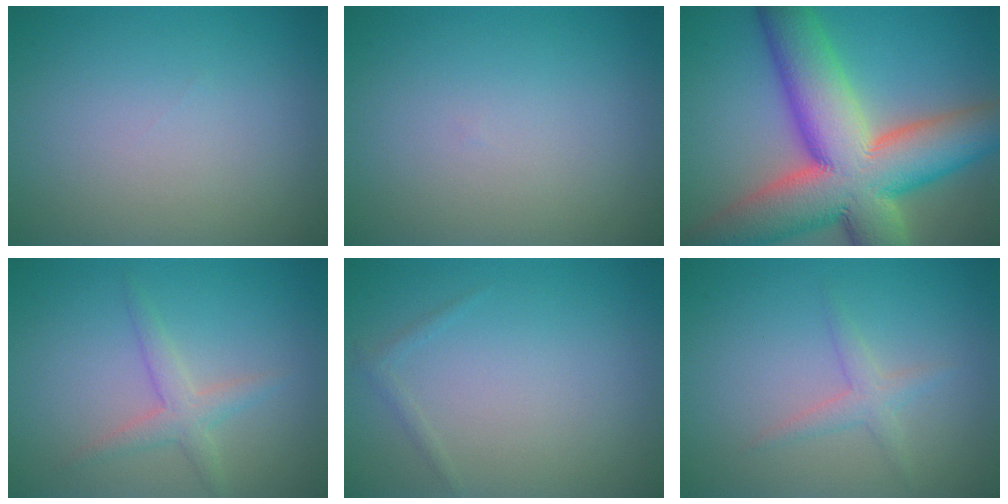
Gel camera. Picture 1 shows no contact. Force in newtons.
{"total": 0.0}
{"total": 16.3, "press": 16.2, "slide": 1.2}
{"total": 2.2, "press": 2.2, "slide": 0.1}
{"total": 0.6, "press": 0.6, "slide": 0.1}
{"total": 1.6, "press": 1.6, "slide": 0.1}